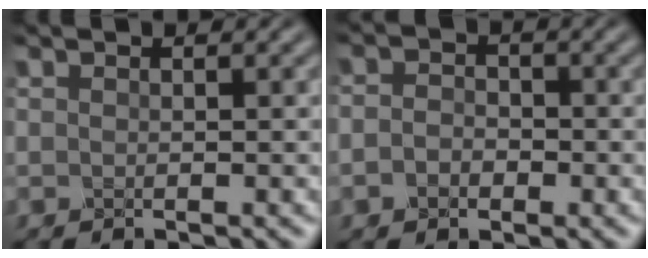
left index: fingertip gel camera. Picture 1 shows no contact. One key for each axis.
{"total": 2.2, "fx": -0.8, "fy": 1.7, "fz": 1.2, "tx": -0.023, "ty": 0.000, "tz": -0.021}